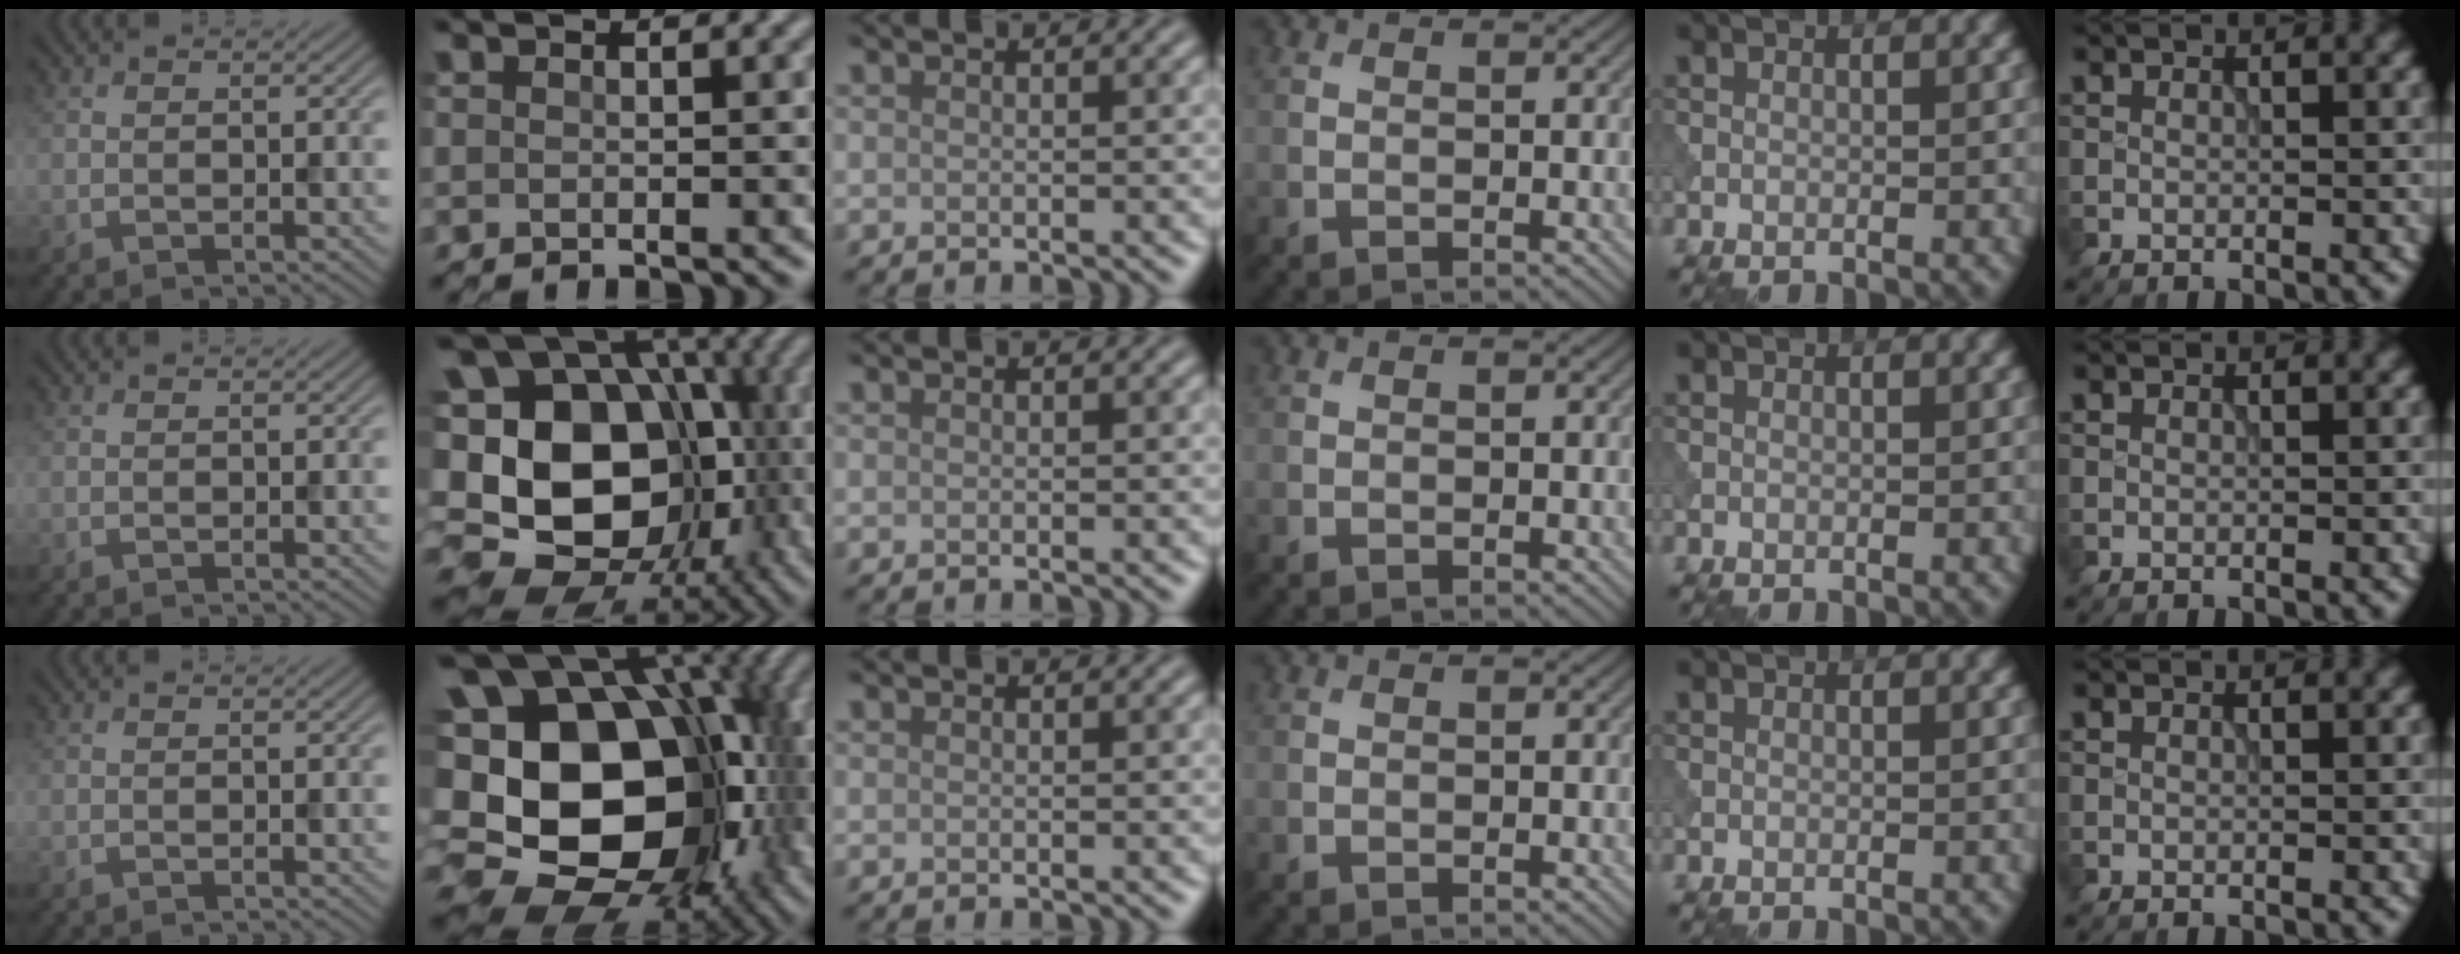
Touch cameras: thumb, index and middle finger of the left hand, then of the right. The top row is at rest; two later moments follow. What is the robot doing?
{"motion": "press", "object": "tv remote"}